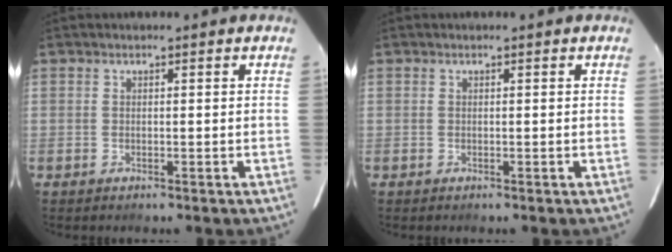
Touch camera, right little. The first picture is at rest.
{"total": 0.0}